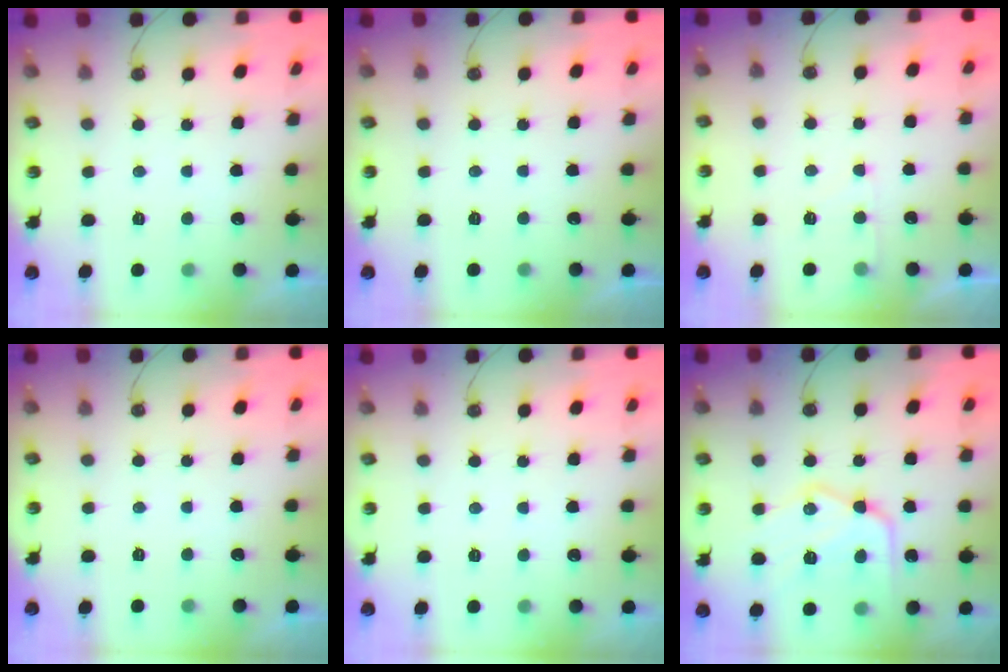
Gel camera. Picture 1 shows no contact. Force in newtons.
{"total": 0.0}
{"total": 5.2, "press": 5.2, "slide": 0.6}
{"total": 0.0}
{"total": 2.0, "press": 2.0, "slide": 0.4}
{"total": 18.8, "press": 18.8, "slide": 1.7}